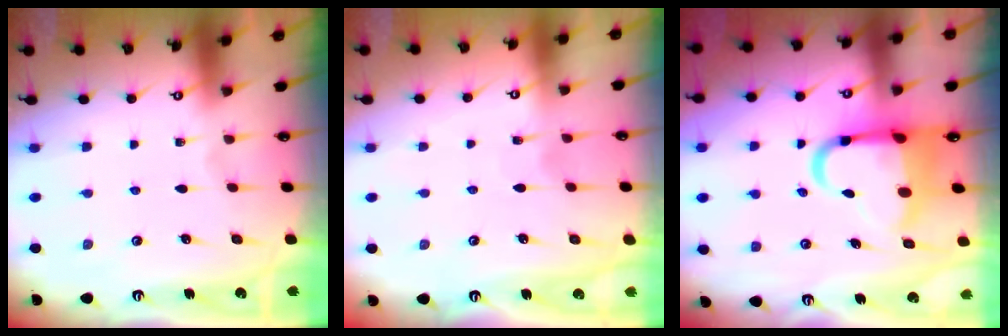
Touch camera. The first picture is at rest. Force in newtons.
{"total": 5.5, "press": 5.4, "slide": 0.6}
{"total": 10.7, "press": 10.4, "slide": 2.5}